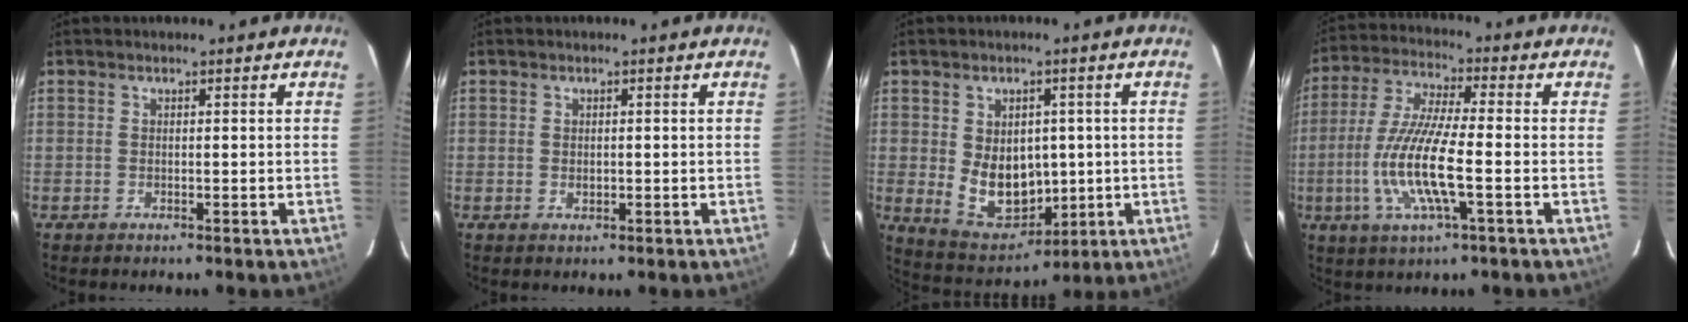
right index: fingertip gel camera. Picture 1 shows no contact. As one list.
[{"total": 1.2, "force": [0.0, 1.0, 0.6], "torque": [-0.008, 0.000, 0.002]}, {"total": 11.2, "force": [-0.2, 8.5, 7.3], "torque": [-0.142, -0.010, 0.028]}, {"total": 13.5, "force": [-3.2, 2.3, 12.9], "torque": [-0.266, -0.011, -0.061]}]